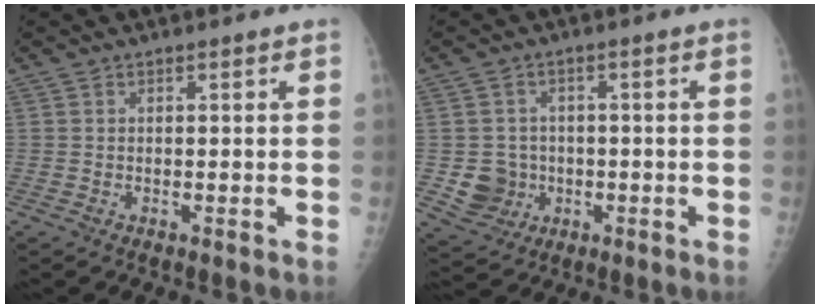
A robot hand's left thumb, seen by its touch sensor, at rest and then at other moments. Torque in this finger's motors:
{"motor_torque": [0.00, 0.08, 0.26, 0.16, 0.06]}